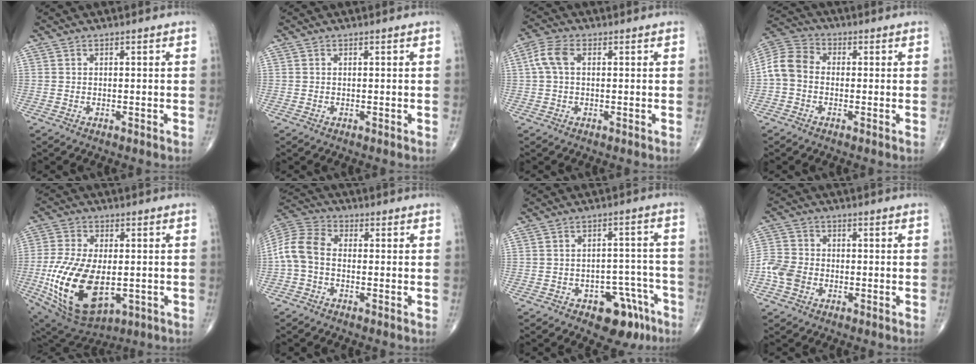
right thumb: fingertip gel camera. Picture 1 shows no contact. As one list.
[{"total": 0.0}, {"total": 5.2, "force": [0.8, 3.1, 4.1], "torque": [-0.098, 0.017, 0.013]}, {"total": 7.8, "force": [-0.8, 6.1, 4.8], "torque": [-0.086, 0.024, -0.032]}, {"total": 20.1, "force": [-3.7, 10.9, 16.5], "torque": [-0.325, -0.011, -0.042]}, {"total": 7.9, "force": [-1.2, 5.2, 5.8], "torque": [-0.118, 0.024, -0.039]}, {"total": 9.9, "force": [-5.8, 5.5, 5.8], "torque": [-0.039, 0.049, -0.071]}, {"total": 6.3, "force": [-2.2, 5.0, 3.1], "torque": [-0.056, 0.017, -0.048]}]